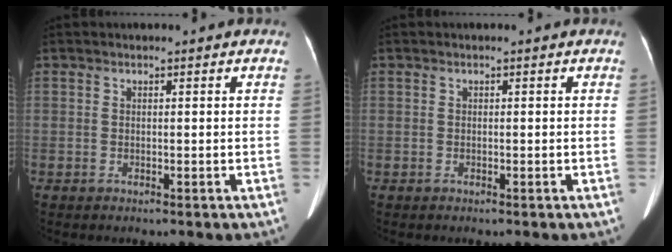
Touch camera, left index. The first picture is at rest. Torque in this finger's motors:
{"motor_torque": [-0.02, 0.02, 0.00, 0.00]}